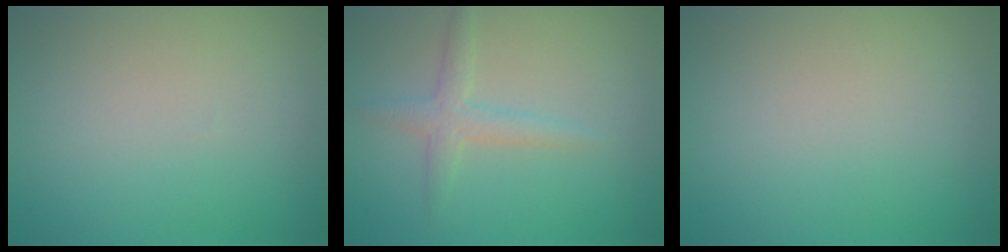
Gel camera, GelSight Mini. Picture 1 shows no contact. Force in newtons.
{"total": 2.1, "press": 2.1, "slide": 0.1}
{"total": 0.0}